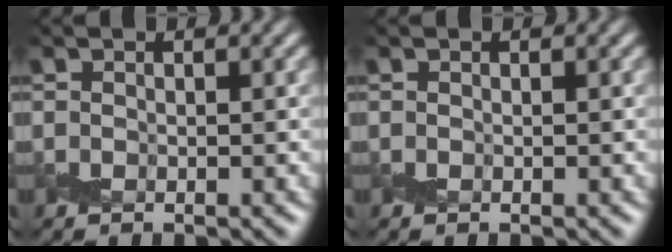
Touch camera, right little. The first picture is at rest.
{"total": 0.0}